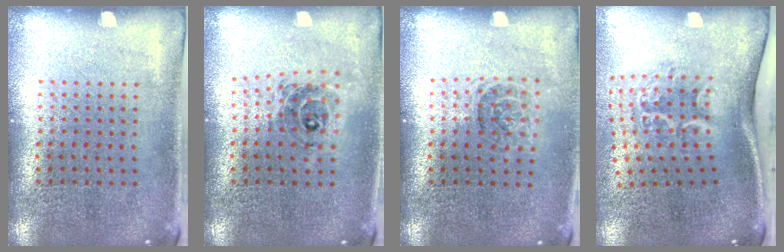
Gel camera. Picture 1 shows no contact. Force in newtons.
{"total": 0.6, "press": 0.6, "slide": 0.2}
{"total": 1.2, "press": 1.0, "slide": 0.7}
{"total": 2.2, "press": 1.4, "slide": 1.7}